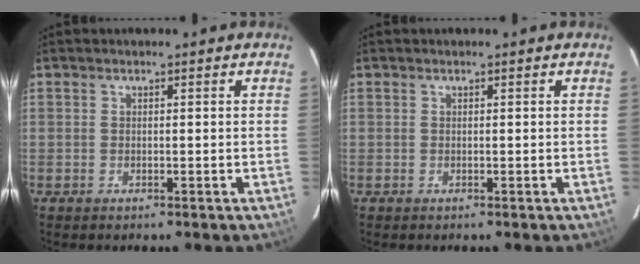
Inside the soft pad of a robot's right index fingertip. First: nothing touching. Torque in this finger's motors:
{"motor_torque": [0.00, 0.00, 0.00, 0.00]}